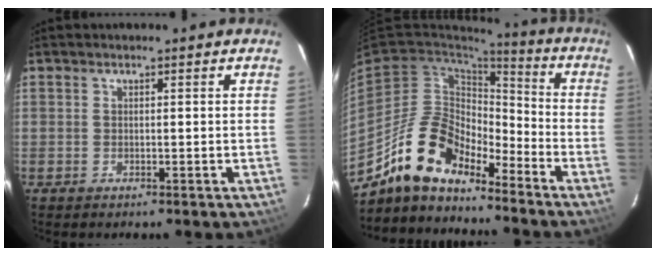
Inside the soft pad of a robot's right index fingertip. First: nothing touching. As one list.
[{"total": 16.5, "force": [-12.8, 5.3, 8.9], "torque": [-0.150, -0.004, -0.250]}]